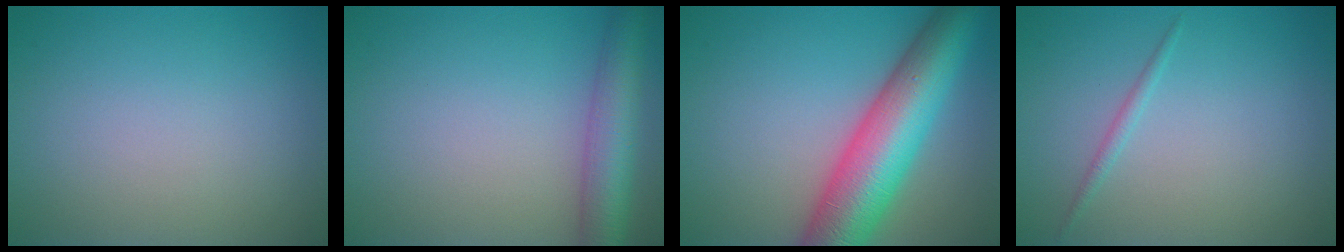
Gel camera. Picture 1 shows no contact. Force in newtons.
{"total": 5.4, "press": 5.4, "slide": 0.1}
{"total": 10.8, "press": 10.8, "slide": 0.3}
{"total": 0.9, "press": 0.9, "slide": 0.0}